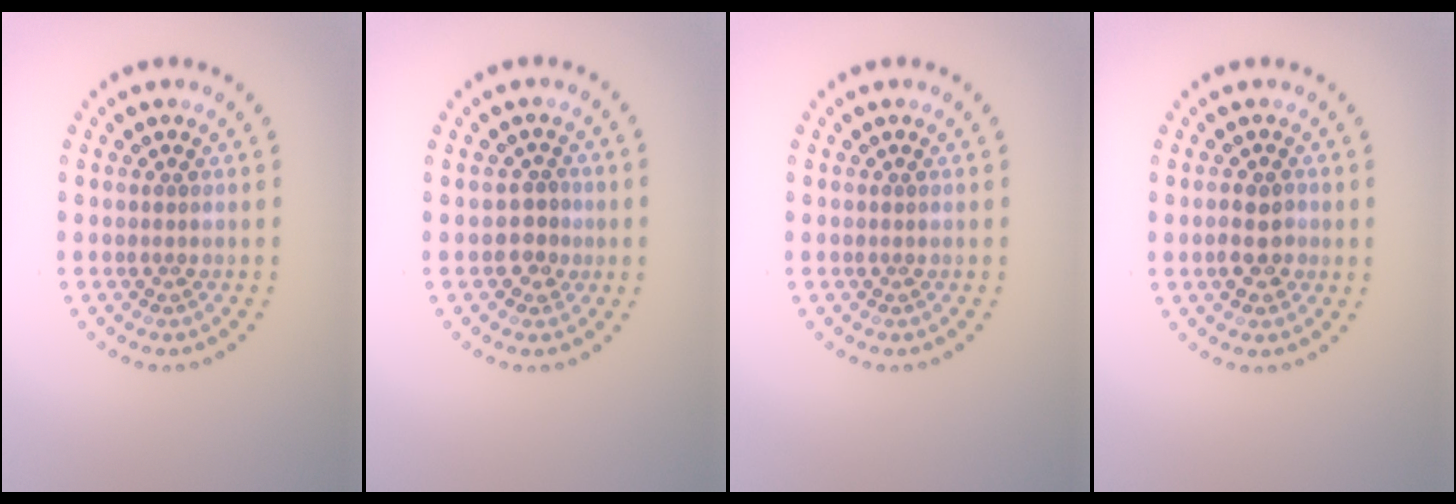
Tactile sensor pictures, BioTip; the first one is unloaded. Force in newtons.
{"total": 1.8, "press": 1.6, "slide": 0.9}
{"total": 0.0}
{"total": 2.4, "press": 2.3, "slide": 0.7}